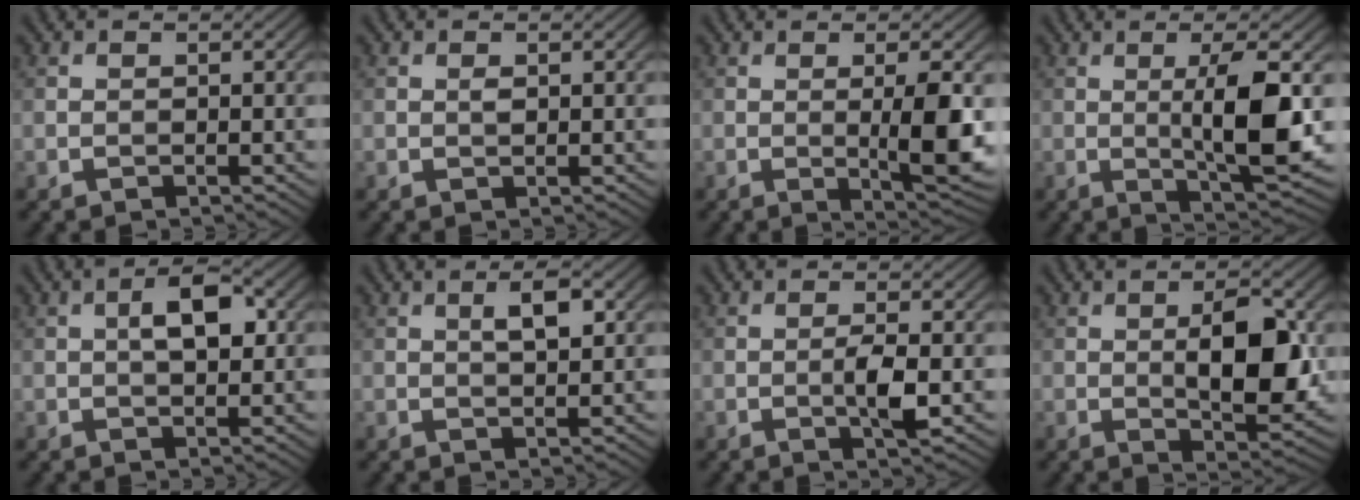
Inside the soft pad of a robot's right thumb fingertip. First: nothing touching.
{"total": 0.7, "force": [0.2, 0.4, 0.6], "torque": [-0.012, -0.001, 0.003]}
{"total": 6.5, "force": [-0.1, 1.1, 6.4], "torque": [-0.107, -0.003, 0.003]}
{"total": 8.9, "force": [0.4, 1.5, 8.7], "torque": [-0.145, 0.004, 0.011]}
{"total": 4.8, "force": [0.8, 2.1, 4.3], "torque": [-0.074, 0.006, 0.011]}
{"total": 3.2, "force": [1.1, 0.9, 2.9], "torque": [-0.052, 0.002, 0.019]}
{"total": 3.1, "force": [-0.6, 0.4, 3.1], "torque": [-0.057, 0.000, -0.015]}
{"total": 8.4, "force": [0.4, 3.3, 7.7], "torque": [-0.122, -0.001, 0.010]}